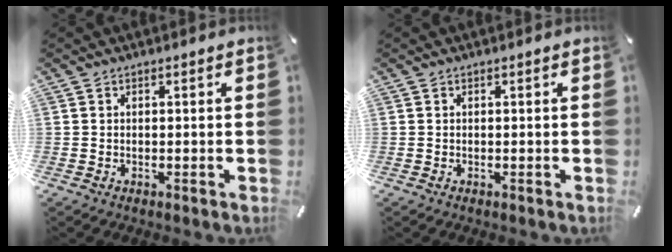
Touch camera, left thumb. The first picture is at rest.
{"total": 0.0}